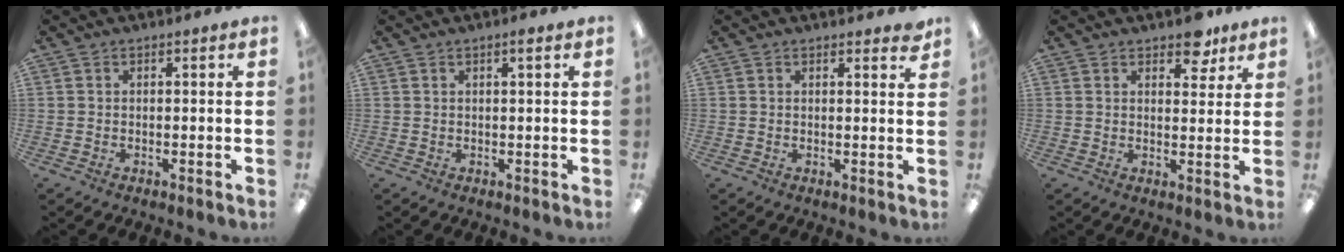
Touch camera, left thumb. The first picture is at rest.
{"total": 1.6, "force": [1.0, 0.2, 1.2], "torque": [-0.017, -0.002, 0.015]}
{"total": 1.5, "force": [1.3, 0.3, 0.7], "torque": [0.000, -0.007, 0.021]}
{"total": 6.2, "force": [4.8, 2.8, 2.8], "torque": [-0.018, -0.028, 0.080]}